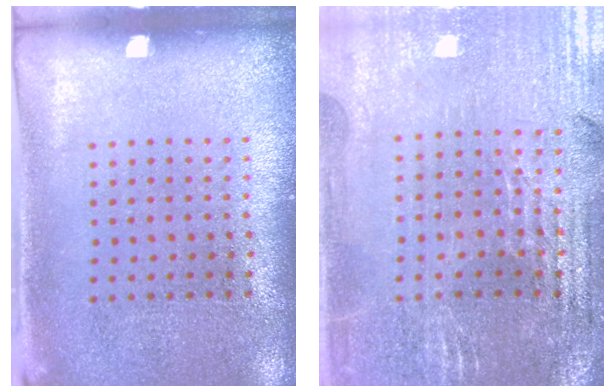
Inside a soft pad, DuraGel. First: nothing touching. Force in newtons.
{"total": 2.9, "press": 2.8, "slide": 0.4}